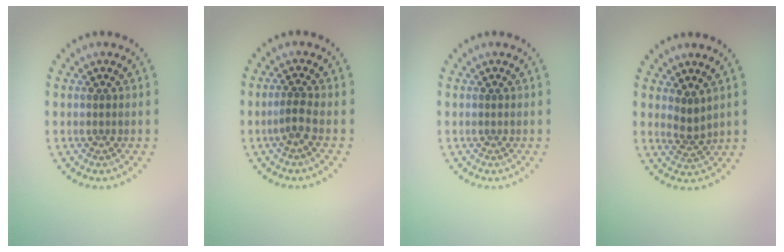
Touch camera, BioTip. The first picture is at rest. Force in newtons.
{"total": 1.4, "press": 1.1, "slide": 0.9}
{"total": 0.0}
{"total": 2.0, "press": 1.4, "slide": 1.4}